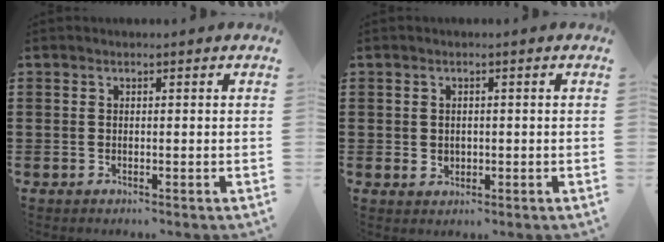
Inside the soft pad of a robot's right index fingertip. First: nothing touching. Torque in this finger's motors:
{"motor_torque": [2.14, 0.00, 0.05, 0.03]}